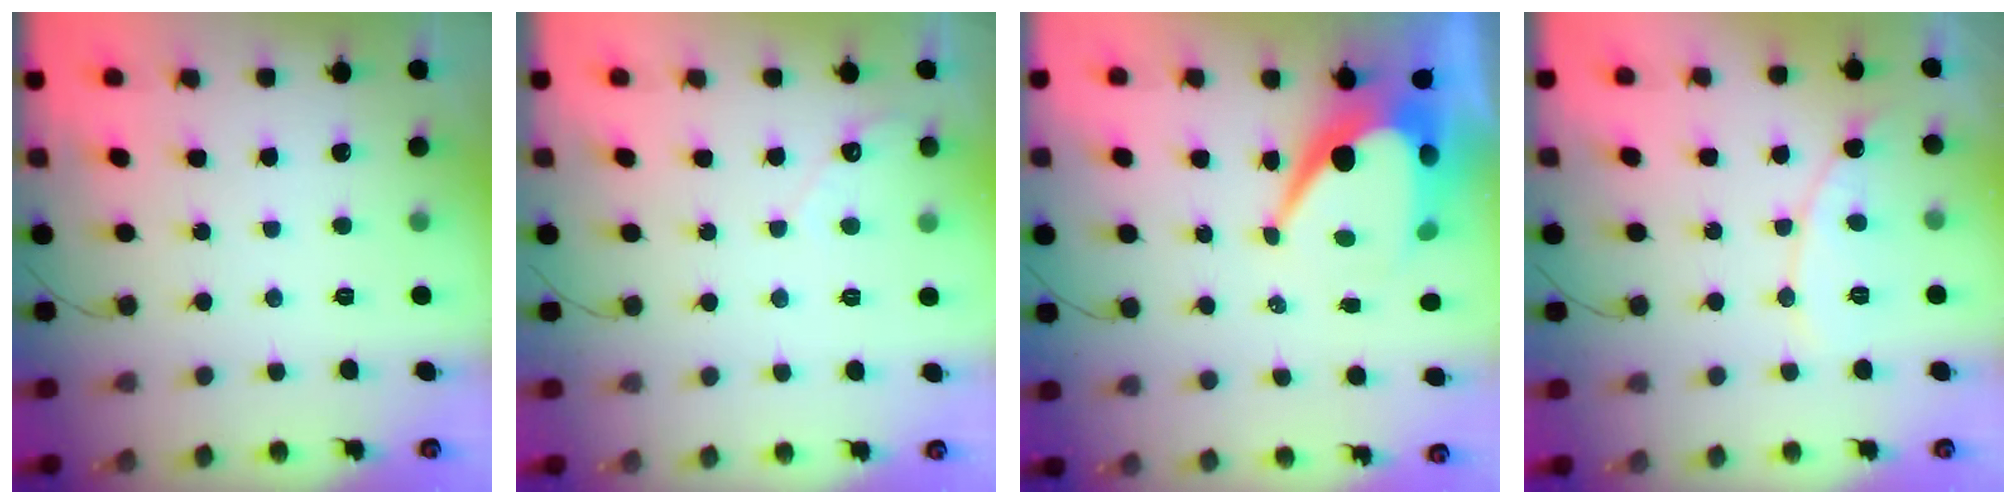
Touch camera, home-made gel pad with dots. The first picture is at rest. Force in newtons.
{"total": 2.7, "press": 2.7, "slide": 0.2}
{"total": 12.7, "press": 12.7, "slide": 1.0}
{"total": 8.6, "press": 8.6, "slide": 0.4}